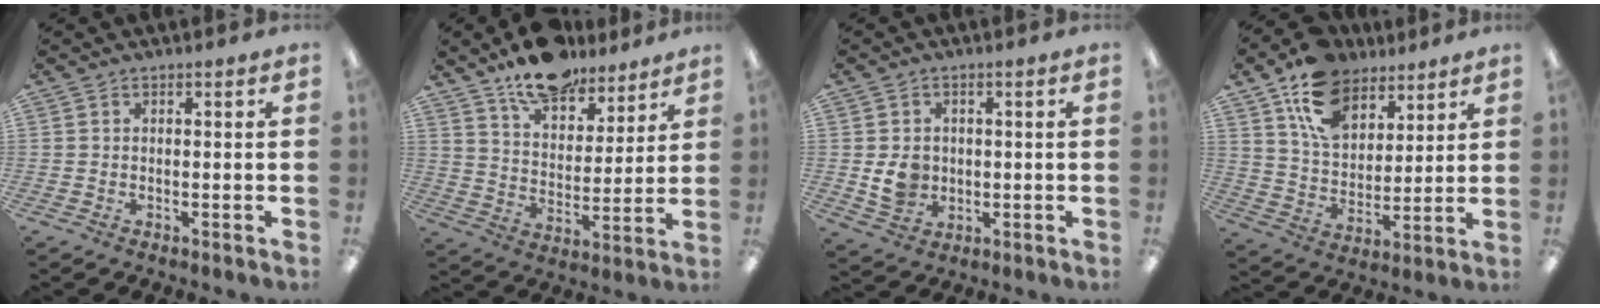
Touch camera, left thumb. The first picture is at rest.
{"total": 13.5, "force": [11.3, 5.8, 4.6], "torque": [-0.076, -0.072, 0.209]}
{"total": 6.2, "force": [0.1, 5.4, 3.1], "torque": [-0.043, 0.002, 0.003]}
{"total": 14.5, "force": [9.4, 9.2, 6.2], "torque": [-0.118, -0.041, 0.180]}